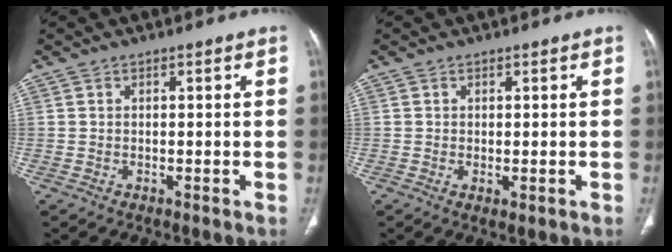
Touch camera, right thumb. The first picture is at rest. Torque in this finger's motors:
{"motor_torque": [0.06, -0.05, -0.28, 0.08, -0.01]}